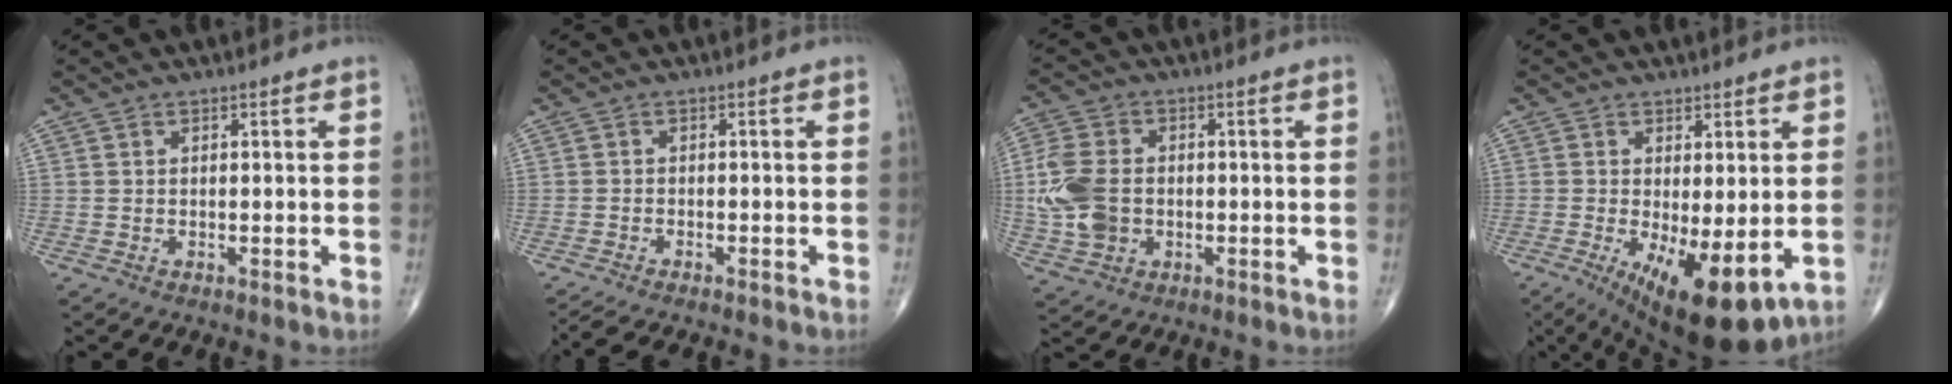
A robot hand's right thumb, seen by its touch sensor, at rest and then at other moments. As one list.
[{"total": 5.6, "force": [-4.9, 0.8, 2.5], "torque": [-0.044, 0.004, -0.079]}, {"total": 10.0, "force": [-0.7, 7.3, 6.8], "torque": [-0.150, 0.003, -0.016]}, {"total": 12.5, "force": [-3.4, 4.3, 11.2], "torque": [-0.171, -0.025, -0.037]}]